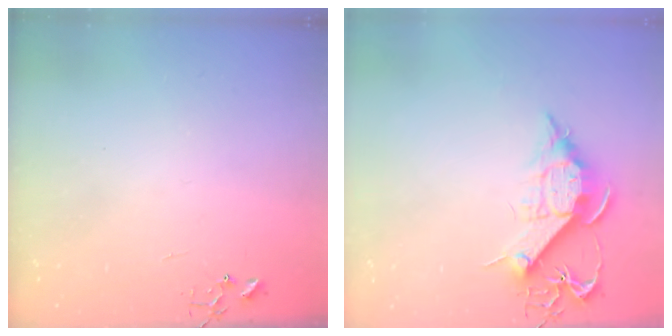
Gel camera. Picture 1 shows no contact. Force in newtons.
{"total": 11.3, "press": 11.3, "slide": 1.1}